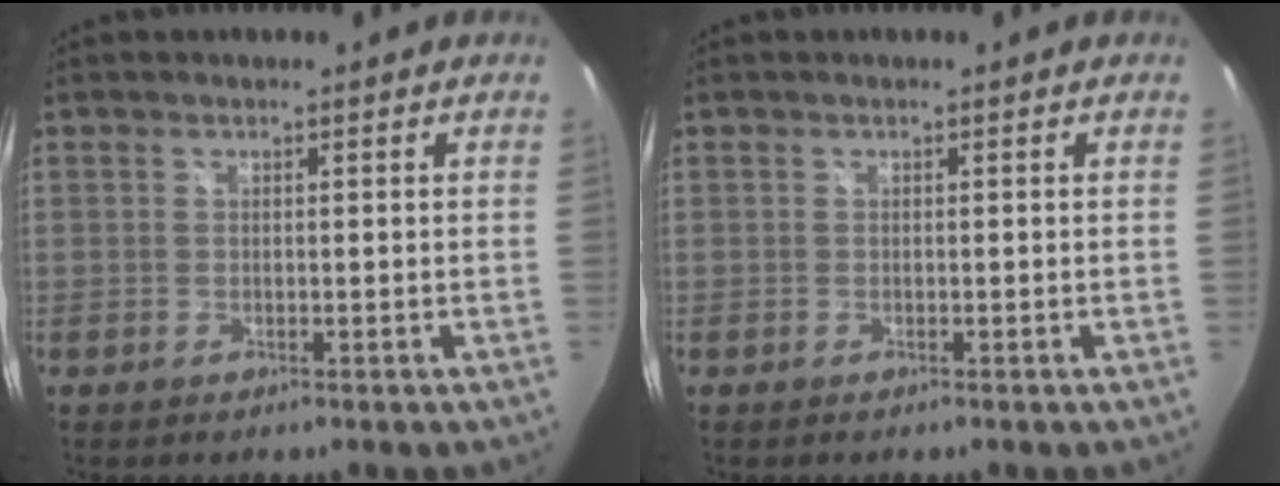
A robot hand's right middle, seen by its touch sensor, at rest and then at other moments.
{"total": 0.0}